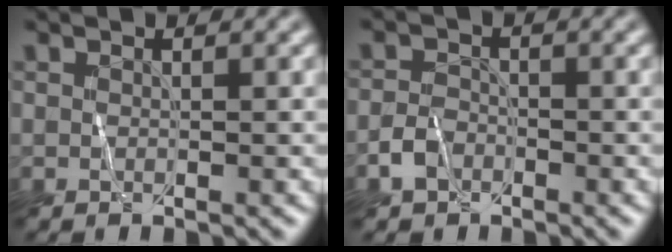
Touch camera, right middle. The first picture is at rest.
{"total": 2.2, "force": [-1.4, 1.4, 0.8], "torque": [-0.012, 0.005, -0.033]}